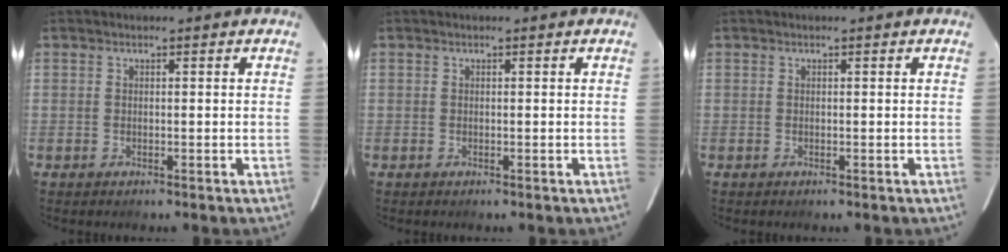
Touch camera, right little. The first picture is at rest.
{"total": 0.0}
{"total": 0.0}